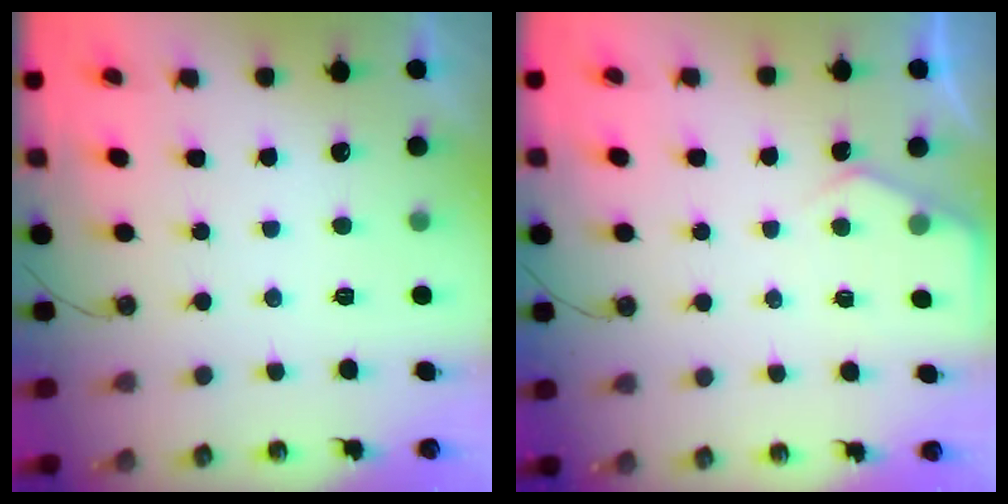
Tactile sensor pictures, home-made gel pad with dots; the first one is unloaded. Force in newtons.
{"total": 4.2, "press": 4.2, "slide": 0.4}